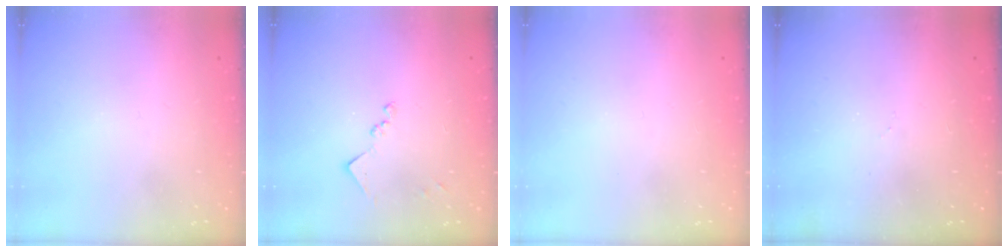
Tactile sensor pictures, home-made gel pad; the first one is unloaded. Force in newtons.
{"total": 8.1, "press": 8.0, "slide": 0.3}
{"total": 0.0}
{"total": 6.2, "press": 6.2, "slide": 0.7}